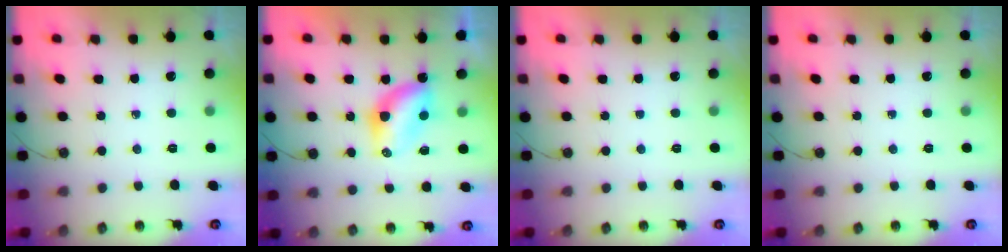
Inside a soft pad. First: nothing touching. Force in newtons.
{"total": 6.5, "press": 6.5, "slide": 0.1}
{"total": 0.0}
{"total": 0.0}